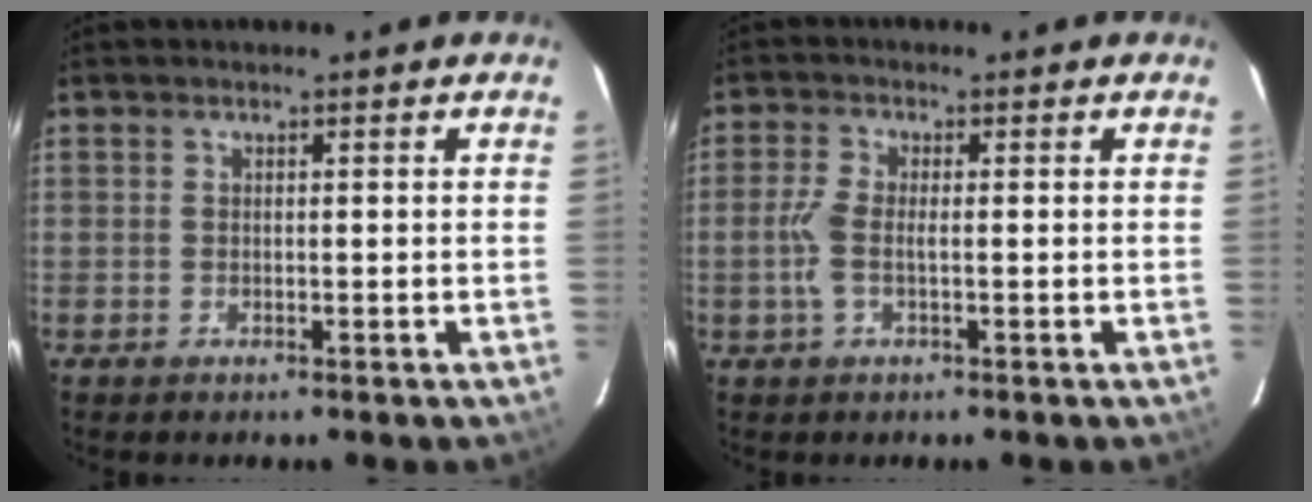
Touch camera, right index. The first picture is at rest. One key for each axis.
{"total": 4.1, "fx": -0.7, "fy": 1.4, "fz": 3.8, "tx": -0.088, "ty": 0.002, "tz": -0.015}